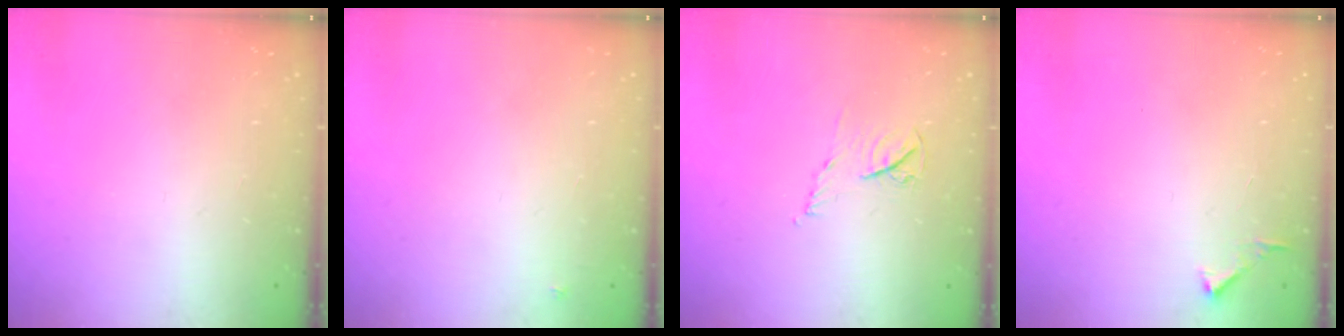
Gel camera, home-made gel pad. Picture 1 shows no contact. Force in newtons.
{"total": 3.4, "press": 3.3, "slide": 0.4}
{"total": 4.4, "press": 4.3, "slide": 0.6}
{"total": 2.8, "press": 2.8, "slide": 0.3}